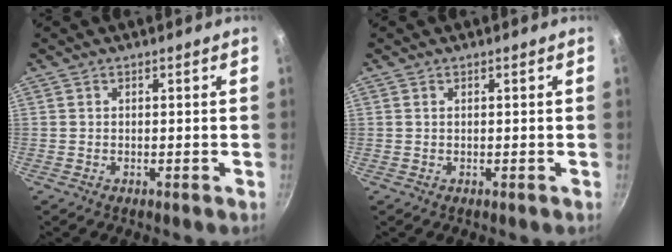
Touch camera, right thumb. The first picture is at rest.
{"total": 0.0}